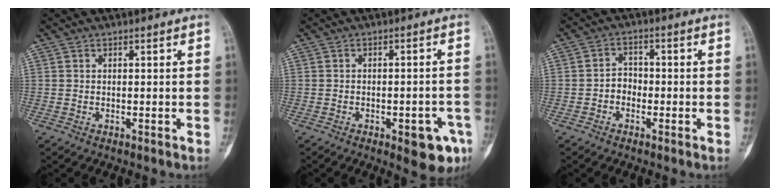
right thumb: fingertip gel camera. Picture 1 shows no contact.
{"total": 7.7, "force": [-3.5, 3.0, 6.1], "torque": [-0.060, 0.016, -0.035]}
{"total": 3.3, "force": [-1.2, 2.7, 1.5], "torque": [-0.004, 0.017, -0.029]}